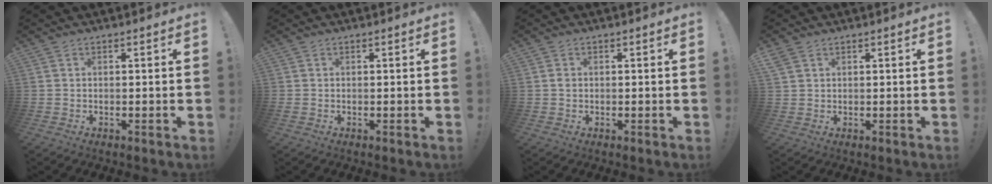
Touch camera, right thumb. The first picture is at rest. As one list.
[{"total": 0.0}, {"total": 0.6, "force": [-0.1, 0.5, 0.3], "torque": [-0.010, 0.005, -0.002]}, {"total": 2.5, "force": [1.7, 1.5, 1.2], "torque": [-0.025, -0.003, 0.033]}]